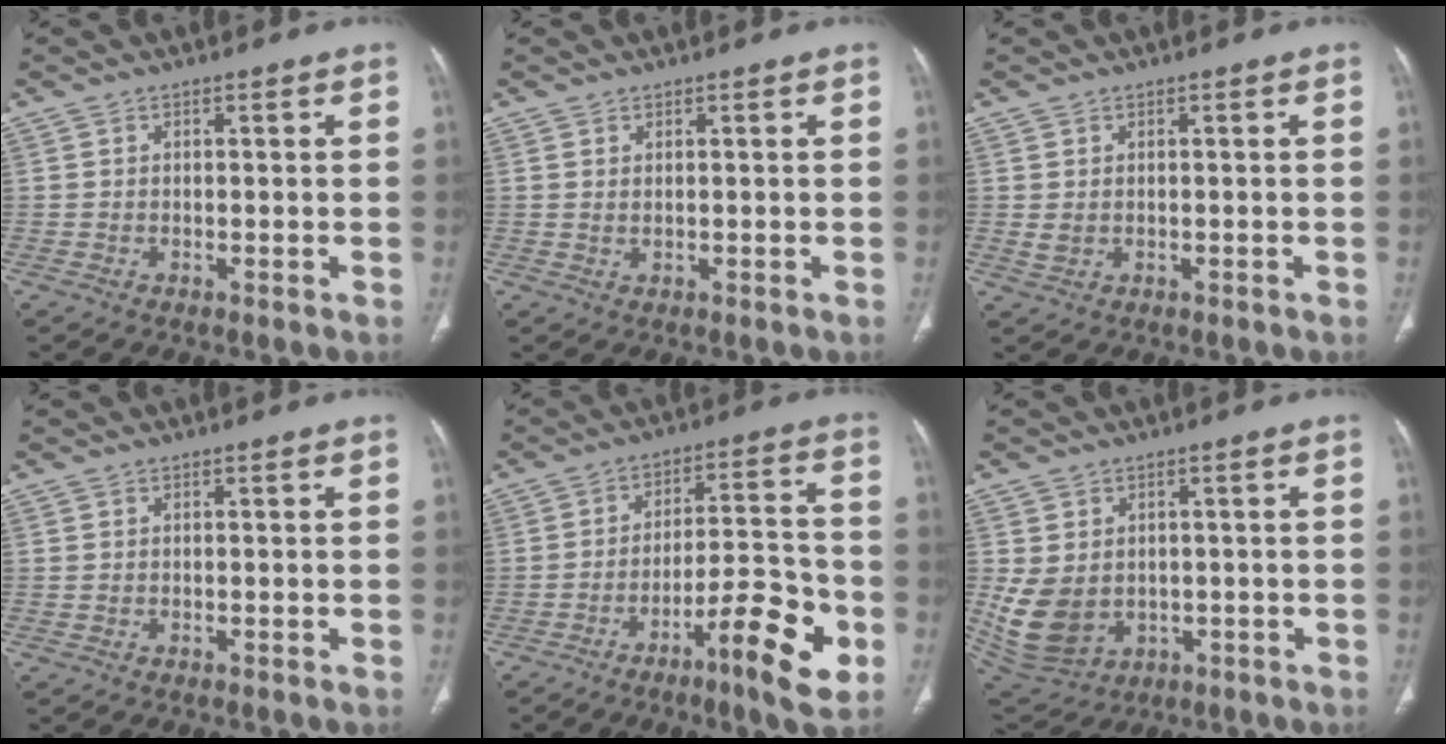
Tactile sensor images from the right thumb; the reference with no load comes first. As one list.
[{"total": 0.6, "force": [0.3, 0.3, 0.5], "torque": [-0.006, -0.001, 0.007]}, {"total": 1.5, "force": [0.2, 1.2, 0.9], "torque": [-0.019, -0.003, 0.009]}, {"total": 0.0}, {"total": 14.8, "force": [-6.7, 3.4, 12.7], "torque": [-0.179, 0.036, -0.099]}, {"total": 11.0, "force": [-0.6, 8.8, 6.5], "torque": [-0.120, -0.006, 0.022]}]